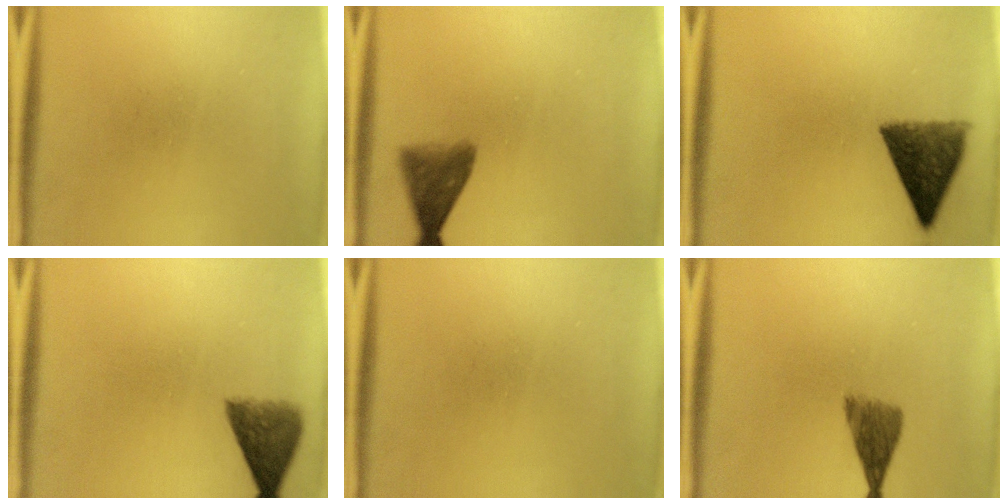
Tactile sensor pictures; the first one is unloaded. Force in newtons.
{"total": 5.2}
{"total": 9.2}
{"total": 5.7}
{"total": 0.0}
{"total": 4.5}